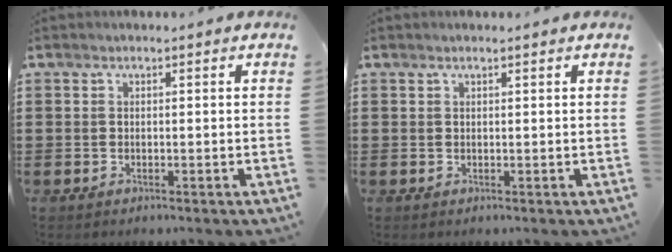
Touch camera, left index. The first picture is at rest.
{"total": 0.5, "force": [0.4, 0.0, 0.4], "torque": [-0.007, -0.001, 0.008]}